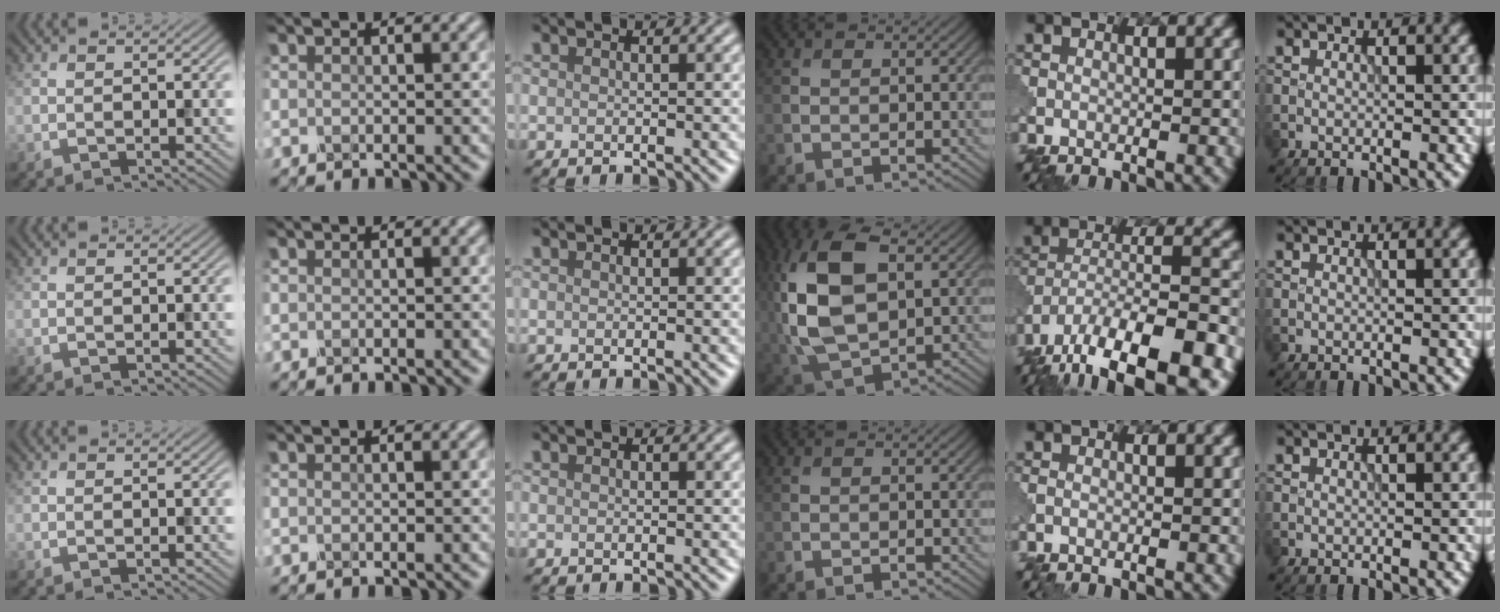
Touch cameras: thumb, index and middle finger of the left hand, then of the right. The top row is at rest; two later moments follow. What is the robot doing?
{"motion": "wrap", "object": "tissue paper"}